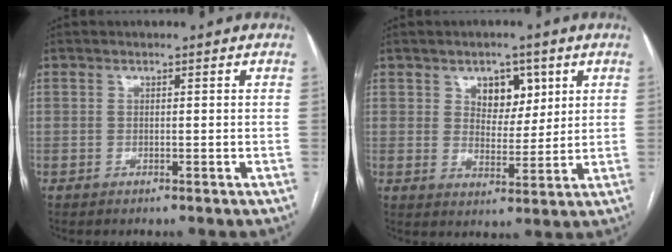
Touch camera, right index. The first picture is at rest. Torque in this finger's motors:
{"motor_torque": [0.03, 0.04, 0.06, 0.05]}